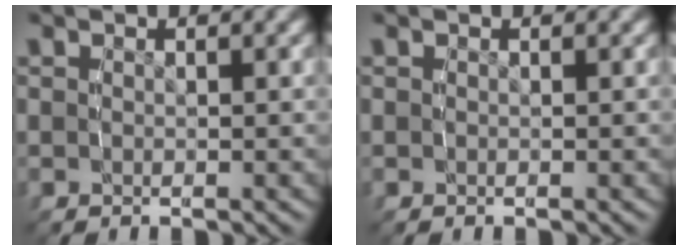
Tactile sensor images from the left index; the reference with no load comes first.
{"total": 0.0}